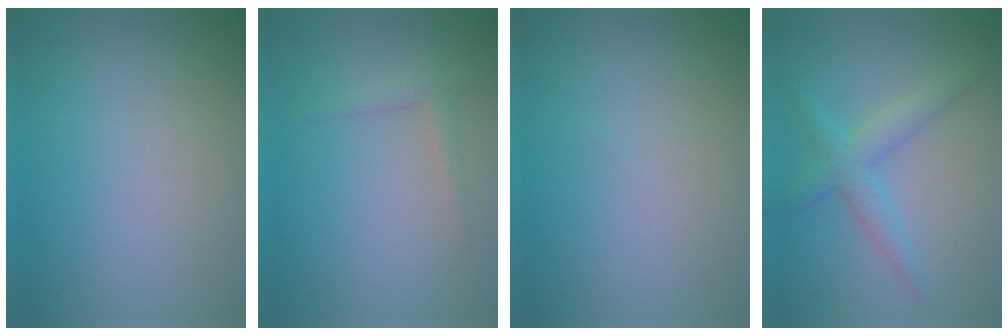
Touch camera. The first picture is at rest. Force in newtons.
{"total": 1.4, "press": 1.4, "slide": 0.1}
{"total": 0.0}
{"total": 3.0, "press": 3.0, "slide": 0.1}